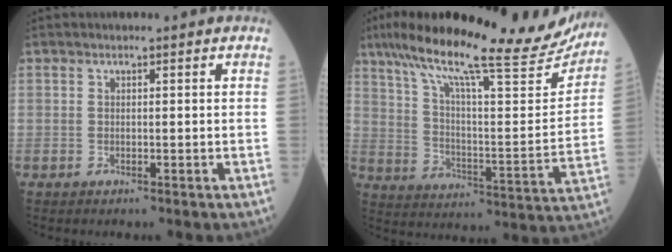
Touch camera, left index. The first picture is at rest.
{"total": 28.0, "force": [23.8, 3.2, 14.5], "torque": [-0.242, -0.027, 0.329]}